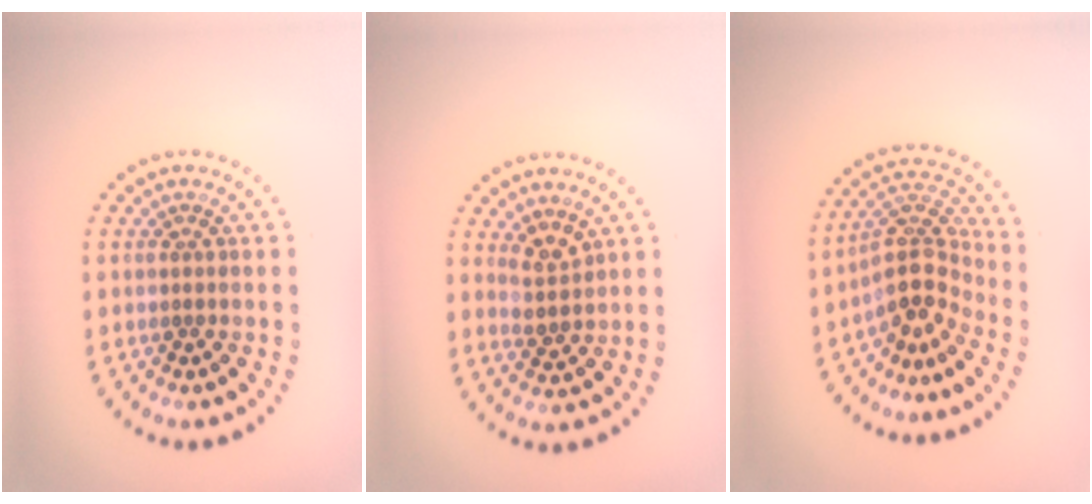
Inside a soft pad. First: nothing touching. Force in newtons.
{"total": 2.0, "press": 1.6, "slide": 1.2}
{"total": 4.0, "press": 3.1, "slide": 2.4}